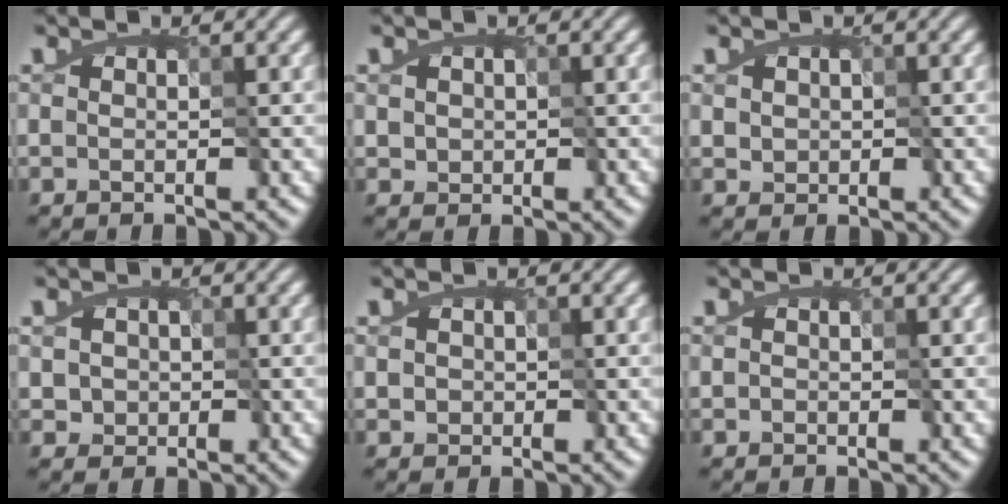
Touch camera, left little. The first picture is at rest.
{"total": 1.3, "force": [0.0, 1.3, 0.4], "torque": [-0.026, -0.002, 0.016]}
{"total": 1.4, "force": [0.1, 1.3, 0.4], "torque": [-0.028, -0.002, 0.019]}
{"total": 2.2, "force": [-0.3, 2.1, 0.5], "torque": [-0.019, -0.001, 0.002]}
{"total": 1.3, "force": [-0.2, 1.2, 0.4], "torque": [-0.020, 0.002, 0.009]}
{"total": 0.6, "force": [-0.3, 0.5, 0.2], "torque": [-0.004, 0.001, -0.003]}